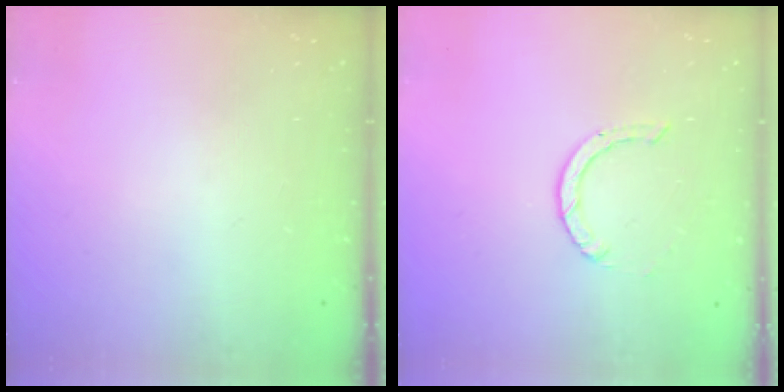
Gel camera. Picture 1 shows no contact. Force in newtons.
{"total": 0.9, "press": 0.9, "slide": 0.1}